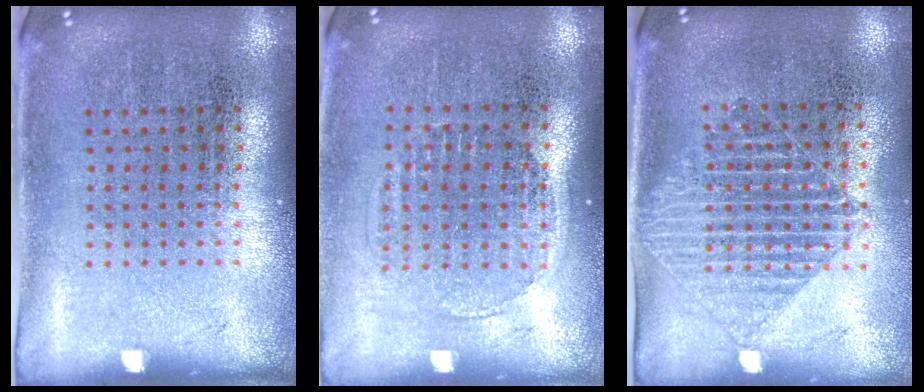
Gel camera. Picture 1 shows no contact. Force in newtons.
{"total": 1.4, "press": 1.2, "slide": 0.6}
{"total": 1.4, "press": 1.2, "slide": 0.6}